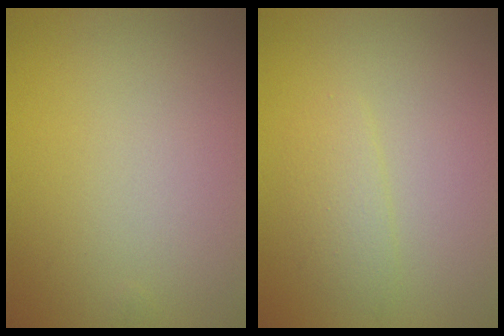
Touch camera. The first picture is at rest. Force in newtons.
{"total": 1.8, "press": 1.8, "slide": 0.0}